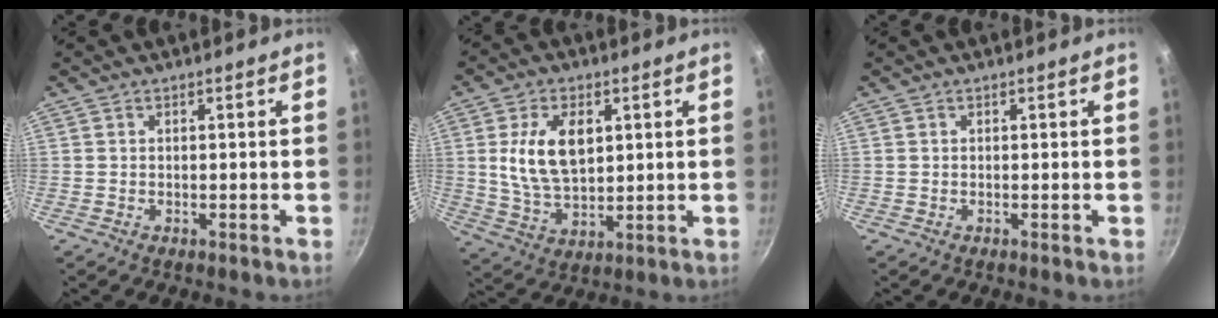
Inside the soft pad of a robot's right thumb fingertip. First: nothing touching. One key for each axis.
{"total": 12.1, "fx": 2.7, "fy": 7.2, "fz": 9.3, "tx": -0.154, "ty": -0.013, "tz": 0.054}
{"total": 0.0}